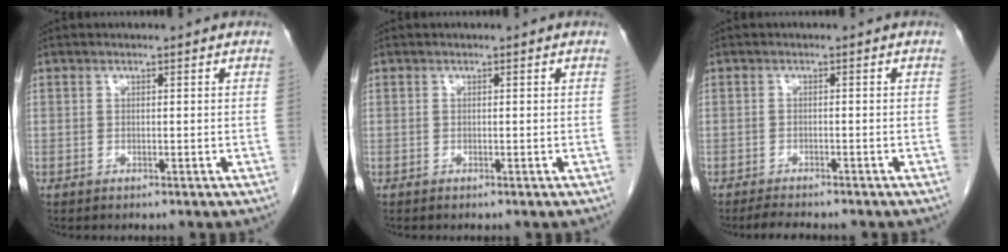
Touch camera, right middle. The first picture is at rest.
{"total": 0.0}
{"total": 3.6, "force": [-3.2, 0.5, 1.5], "torque": [-0.028, -0.010, -0.049]}